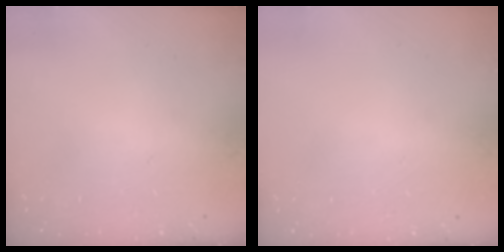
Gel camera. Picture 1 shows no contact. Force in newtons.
{"total": 0.0}